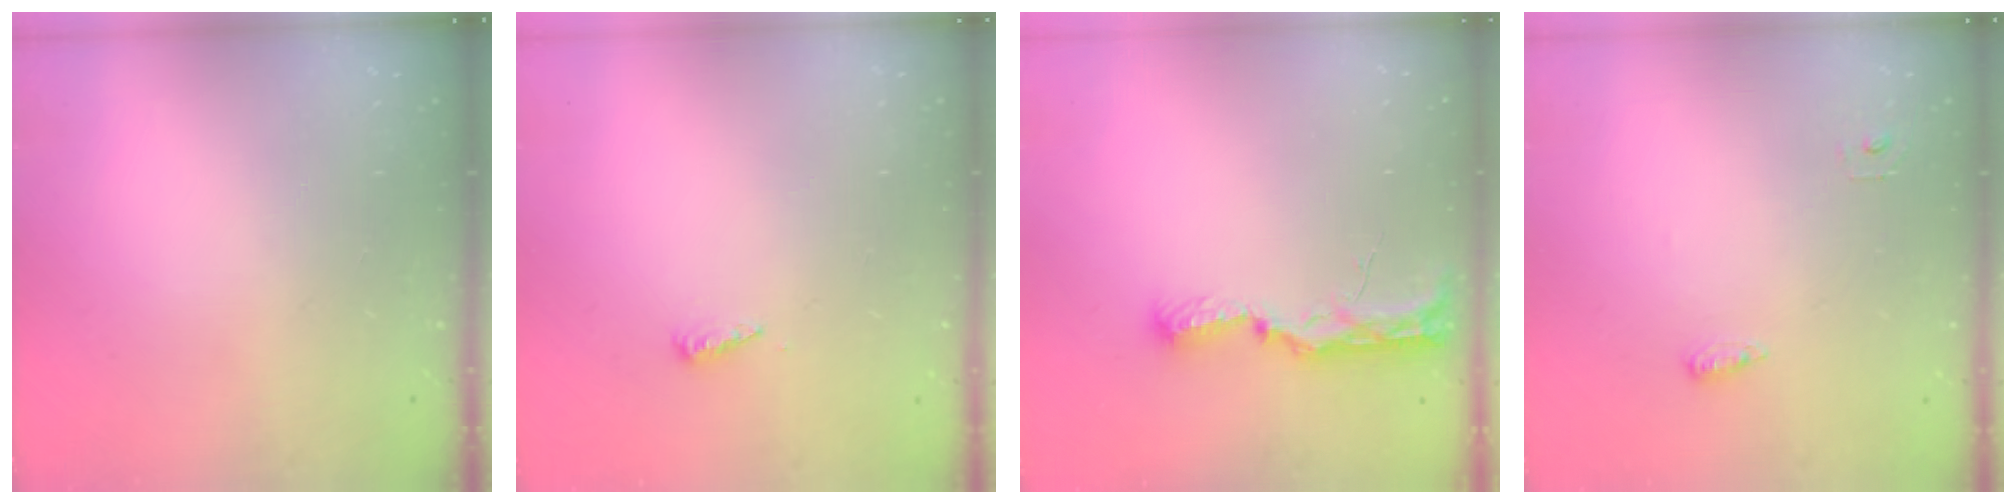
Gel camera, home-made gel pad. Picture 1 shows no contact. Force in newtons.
{"total": 3.6, "press": 3.6, "slide": 0.4}
{"total": 9.6, "press": 9.3, "slide": 2.4}
{"total": 5.4, "press": 5.3, "slide": 1.2}